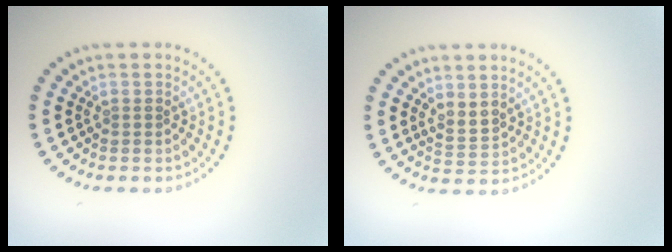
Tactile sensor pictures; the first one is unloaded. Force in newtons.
{"total": 1.8, "press": 1.5, "slide": 0.9}